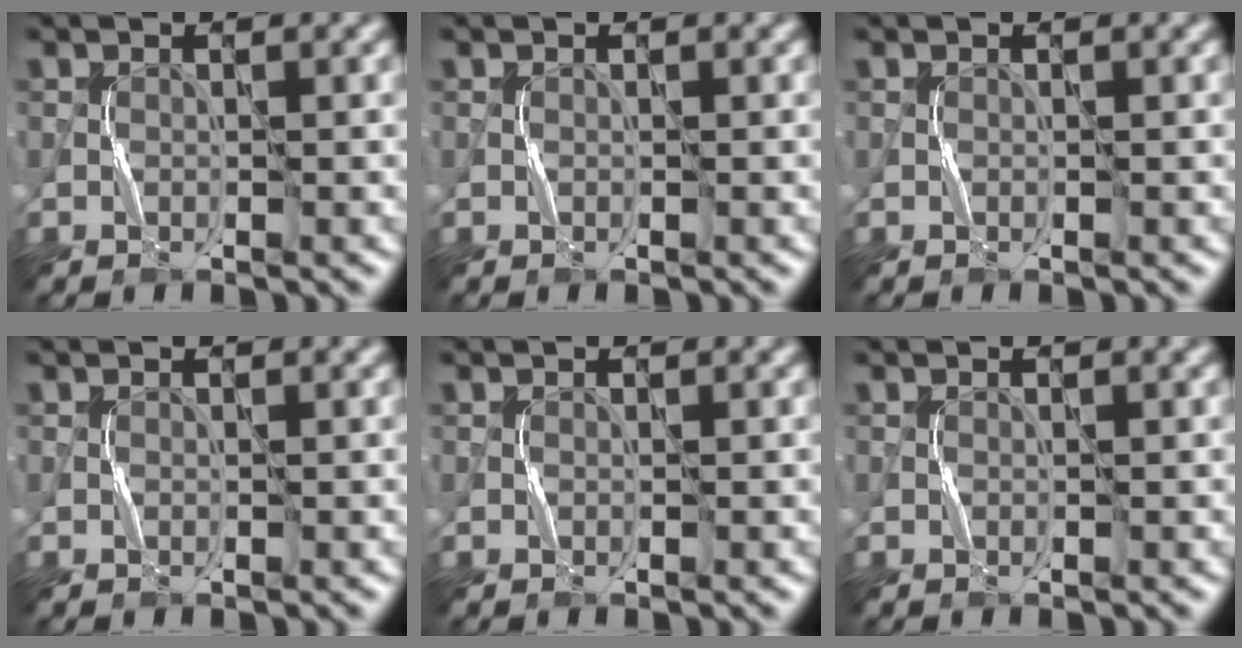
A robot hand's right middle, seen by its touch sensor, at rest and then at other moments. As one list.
[{"total": 0.0}, {"total": 0.0}, {"total": 0.0}, {"total": 0.0}, {"total": 0.0}]